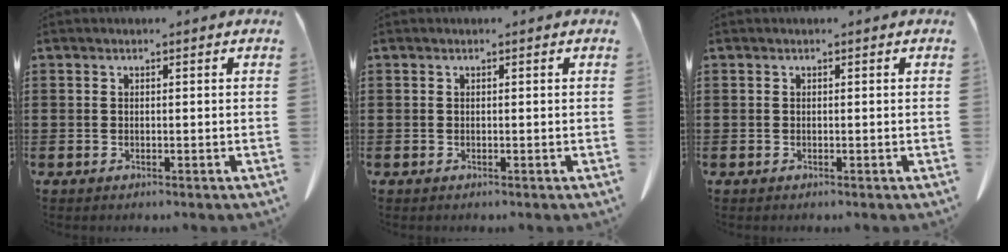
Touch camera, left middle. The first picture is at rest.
{"total": 0.0}
{"total": 0.0}